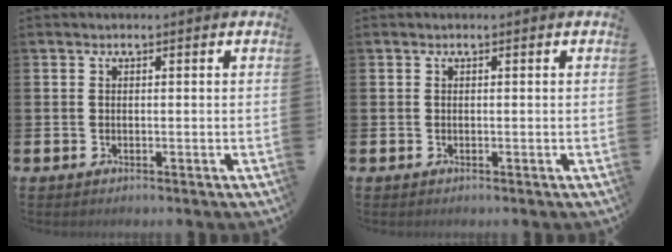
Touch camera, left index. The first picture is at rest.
{"total": 0.0}